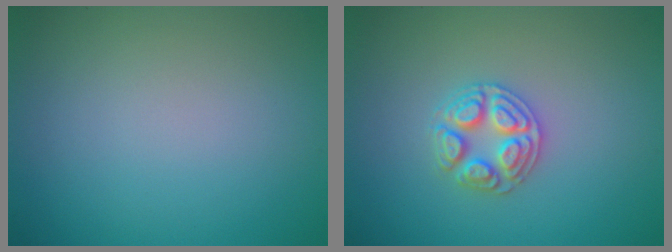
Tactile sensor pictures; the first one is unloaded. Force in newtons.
{"total": 3.0, "press": 2.9, "slide": 0.4}